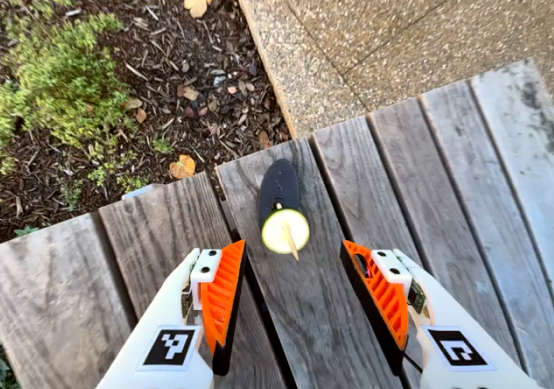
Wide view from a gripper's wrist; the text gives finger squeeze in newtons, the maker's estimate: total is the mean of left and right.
{"total": 0.0}